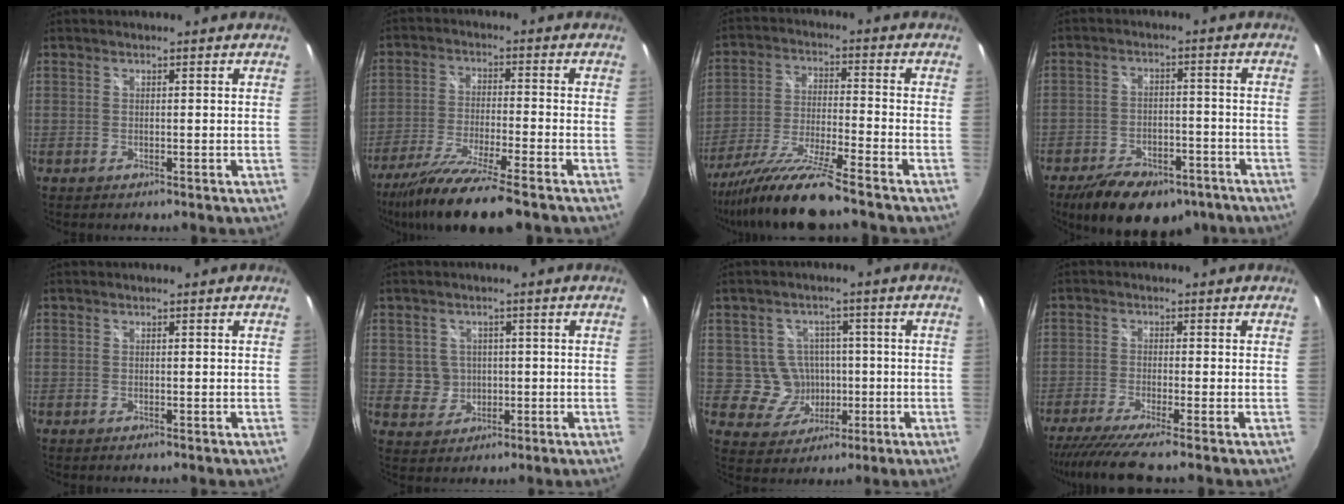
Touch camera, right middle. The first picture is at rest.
{"total": 14.2, "force": [-11.1, 1.0, 8.8], "torque": [-0.184, -0.036, -0.196]}
{"total": 13.4, "force": [-11.3, -0.8, 7.2], "torque": [-0.148, -0.022, -0.210]}
{"total": 16.3, "force": [-11.4, 7.8, 8.6], "torque": [-0.179, -0.011, -0.163]}
{"total": 0.0}
{"total": 4.5, "force": [0.1, 4.4, 0.7], "torque": [-0.018, 0.009, 0.010]}
{"total": 7.0, "force": [-0.8, 6.8, 1.3], "torque": [-0.039, 0.017, 0.003]}
{"total": 7.4, "force": [-6.1, -1.3, 4.0], "torque": [-0.093, -0.033, -0.109]}